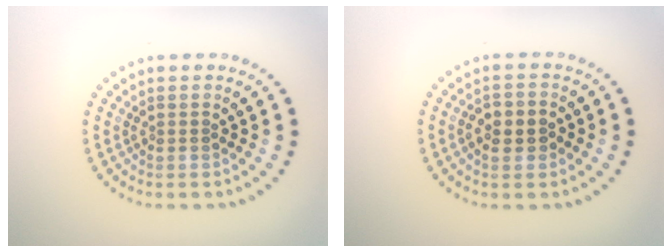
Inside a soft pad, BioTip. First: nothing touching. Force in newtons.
{"total": 2.7, "press": 2.6, "slide": 0.6}